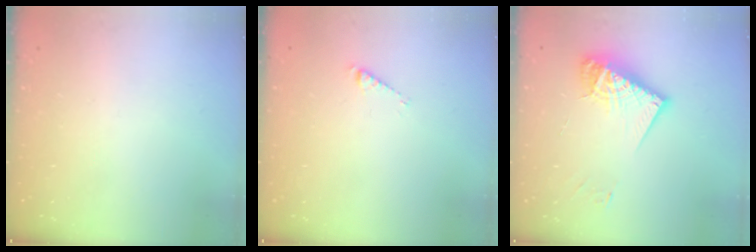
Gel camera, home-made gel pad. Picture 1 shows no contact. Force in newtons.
{"total": 2.7, "press": 2.7, "slide": 0.2}
{"total": 12.2, "press": 12.1, "slide": 1.2}